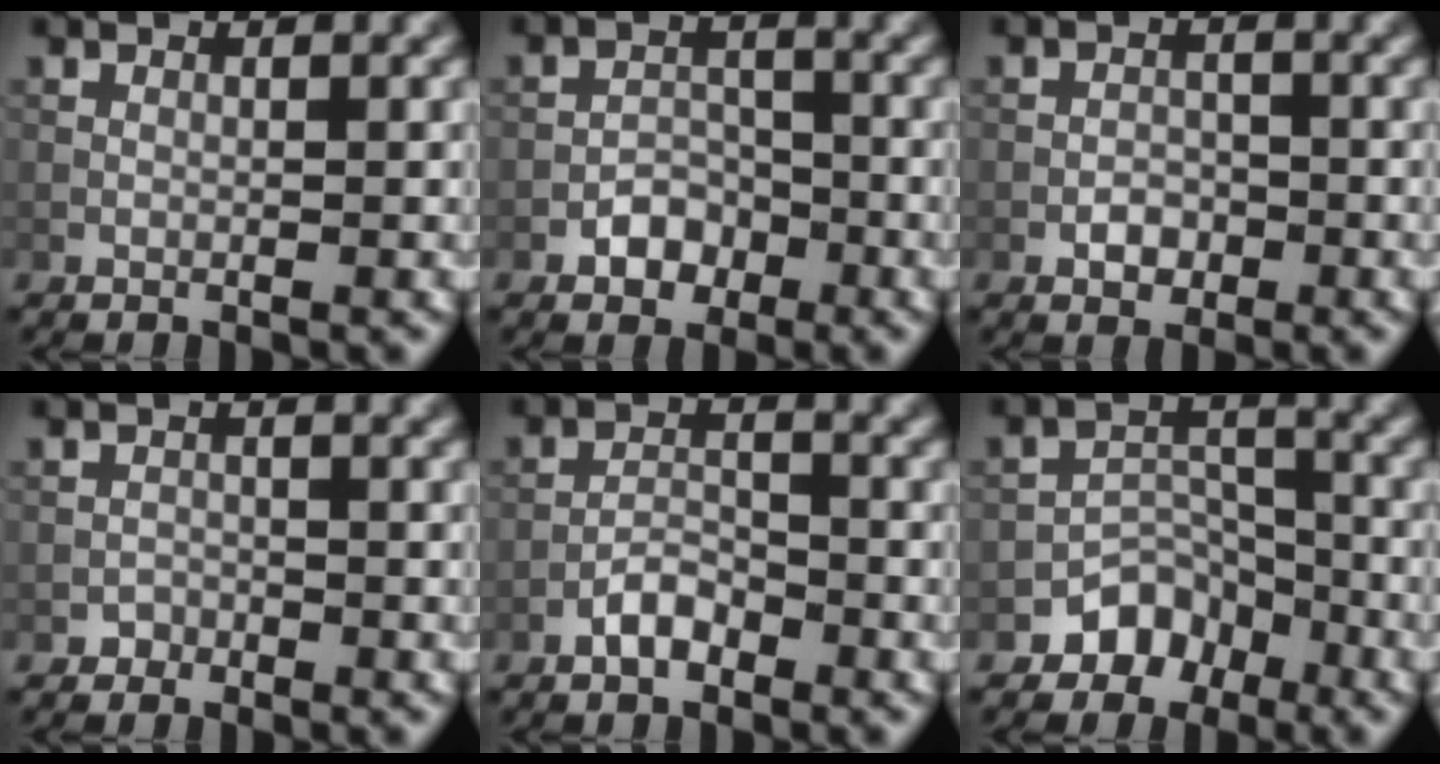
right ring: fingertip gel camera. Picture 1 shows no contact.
{"total": 2.6, "force": [-1.5, 1.8, 1.1], "torque": [-0.010, 0.007, -0.024]}
{"total": 1.8, "force": [-0.9, 1.3, 0.9], "torque": [-0.012, 0.003, -0.017]}
{"total": 0.9, "force": [-0.6, 0.6, -0.1], "torque": [0.010, 0.003, -0.010]}
{"total": 2.3, "force": [-1.6, 1.0, 1.3], "torque": [-0.019, 0.009, -0.032]}
{"total": 3.8, "force": [-2.6, 2.6, 0.9], "torque": [0.003, 0.006, -0.045]}